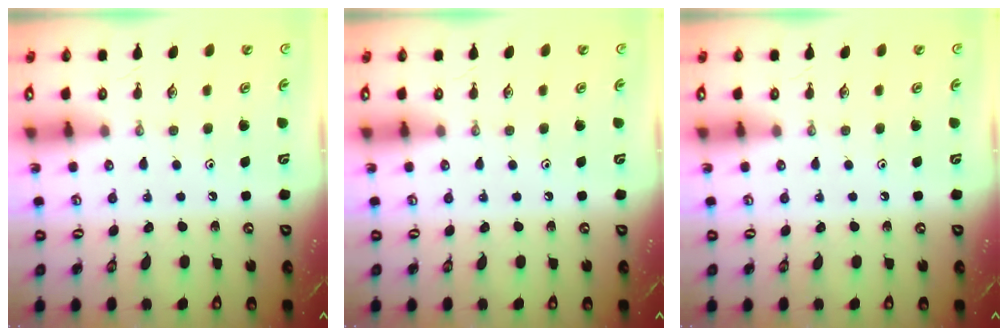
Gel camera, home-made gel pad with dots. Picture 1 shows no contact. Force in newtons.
{"total": 0.0}
{"total": 0.0}